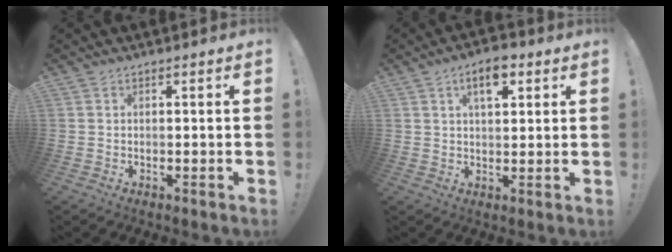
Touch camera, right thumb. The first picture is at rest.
{"total": 7.2, "force": [3.4, 3.5, 5.4], "torque": [-0.077, -0.005, 0.056]}